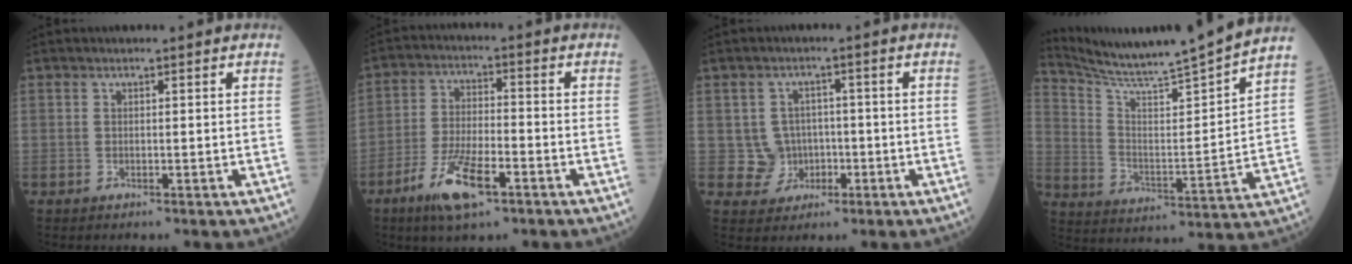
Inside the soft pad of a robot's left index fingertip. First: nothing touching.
{"total": 9.3, "force": [-5.3, 2.5, 7.2], "torque": [-0.146, -0.011, -0.097]}
{"total": 4.4, "force": [-0.9, 4.2, 0.5], "torque": [-0.005, 0.011, -0.010]}
{"total": 18.0, "force": [16.5, -2.9, 6.6], "torque": [-0.123, -0.056, 0.249]}